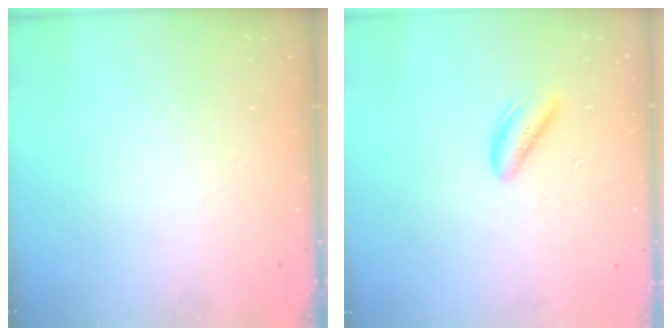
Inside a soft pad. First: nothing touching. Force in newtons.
{"total": 3.0, "press": 3.0, "slide": 0.3}